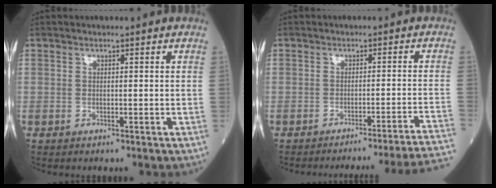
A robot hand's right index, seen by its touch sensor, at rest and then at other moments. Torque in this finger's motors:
{"motor_torque": [0.15, -0.65, 0.29, 0.11]}